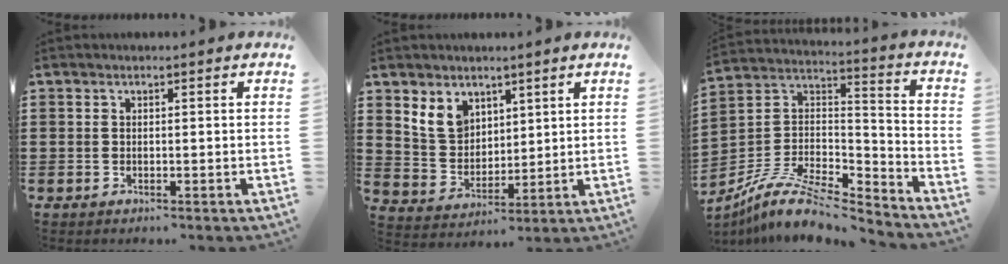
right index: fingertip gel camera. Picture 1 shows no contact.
{"total": 6.6, "force": [3.8, 4.9, 2.2], "torque": [-0.070, 0.009, 0.074]}
{"total": 10.7, "force": [-8.6, 3.3, 5.4], "torque": [-0.107, 0.023, -0.170]}